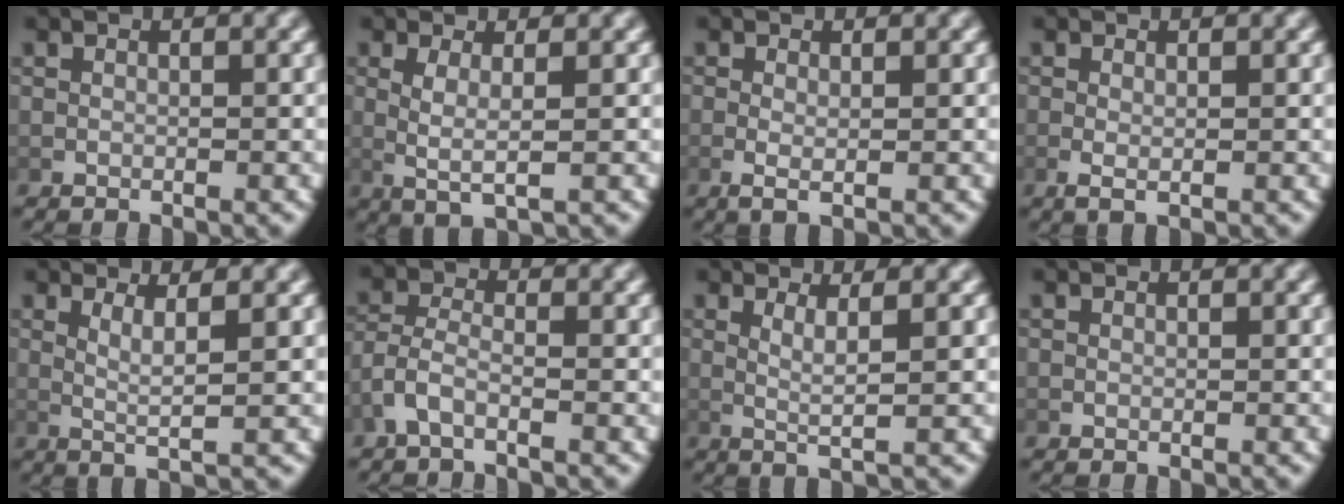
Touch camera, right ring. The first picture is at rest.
{"total": 3.3, "force": [0.5, 0.7, 3.1], "torque": [-0.060, -0.006, 0.017]}
{"total": 1.1, "force": [-0.1, 0.2, 1.1], "torque": [-0.035, -0.018, 0.006]}
{"total": 0.8, "force": [-0.1, 0.2, 0.8], "torque": [-0.023, -0.014, 0.006]}
{"total": 3.1, "force": [1.1, 0.1, 2.9], "torque": [-0.049, -0.006, 0.023]}
{"total": 2.7, "force": [-1.3, 1.5, 1.8], "torque": [-0.052, -0.013, -0.019]}
{"total": 2.8, "force": [1.0, 0.0, 2.6], "torque": [-0.045, -0.006, 0.020]}
{"total": 0.0}